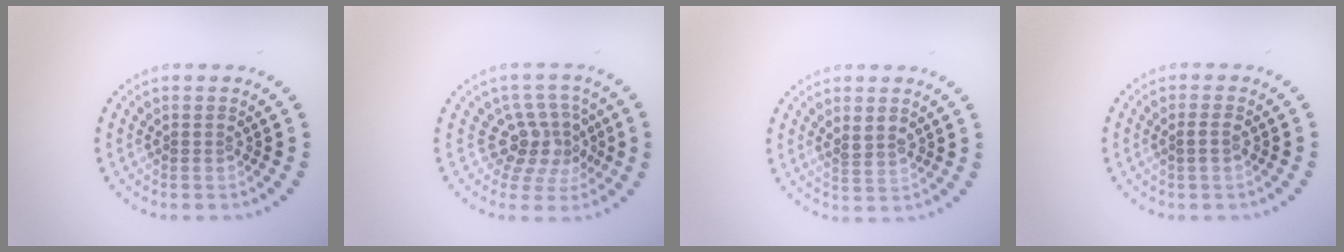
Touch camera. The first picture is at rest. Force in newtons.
{"total": 3.9, "press": 2.9, "slide": 2.6}
{"total": 1.6, "press": 1.5, "slide": 0.5}
{"total": 0.6, "press": 0.6, "slide": 0.2}